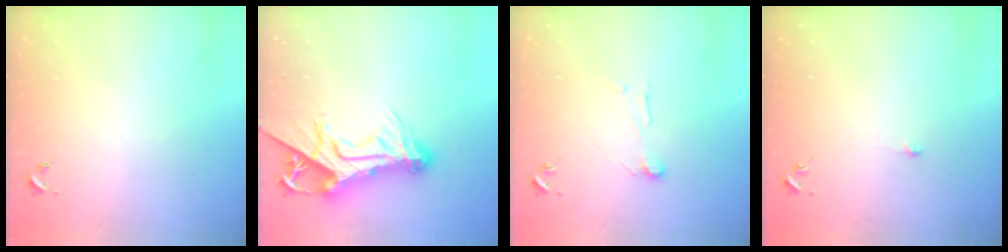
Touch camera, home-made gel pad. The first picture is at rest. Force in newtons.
{"total": 19.7, "press": 19.6, "slide": 1.8}
{"total": 6.5, "press": 6.5, "slide": 0.6}
{"total": 3.5, "press": 3.5, "slide": 0.3}